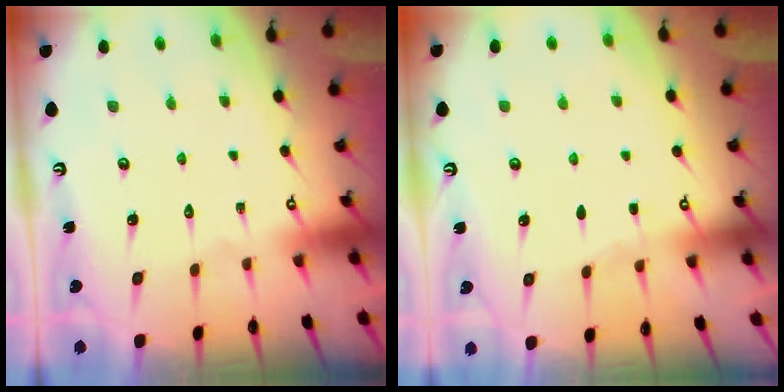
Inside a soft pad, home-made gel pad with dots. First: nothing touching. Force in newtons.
{"total": 2.7, "press": 2.7, "slide": 0.4}